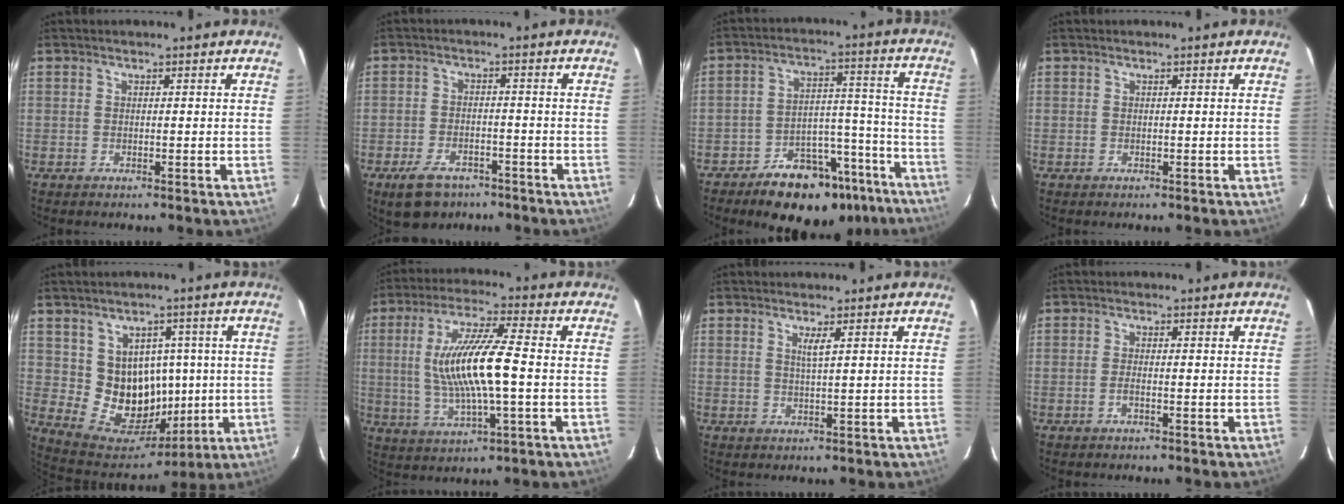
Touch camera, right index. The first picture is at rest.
{"total": 8.2, "force": [-5.6, 4.7, 3.8], "torque": [-0.093, 0.001, -0.083]}
{"total": 18.7, "force": [-14.4, 9.1, 7.7], "torque": [-0.119, 0.051, -0.182]}
{"total": 0.0}
{"total": 12.6, "force": [0.8, 11.7, 4.6], "torque": [-0.093, 0.007, 0.036]}
{"total": 14.2, "force": [-0.3, 2.4, 14.0], "torque": [-0.268, -0.001, 0.000]}
{"total": 1.8, "force": [0.9, -0.2, 1.6], "torque": [-0.027, -0.002, 0.015]}
{"total": 1.2, "force": [-0.7, 0.3, 1.0], "torque": [-0.023, 0.000, -0.013]}